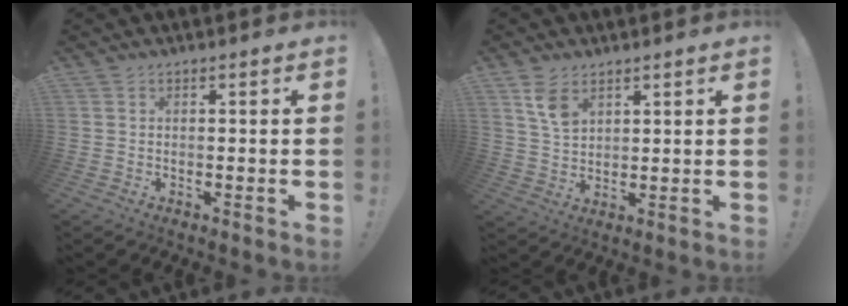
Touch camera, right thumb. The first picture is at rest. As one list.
[{"total": 6.7, "force": [3.9, 3.9, 3.9], "torque": [-0.057, -0.020, 0.071]}]